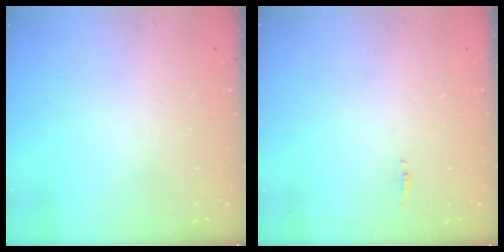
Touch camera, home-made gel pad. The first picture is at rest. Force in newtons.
{"total": 13.4, "press": 4.9, "slide": 12.4}